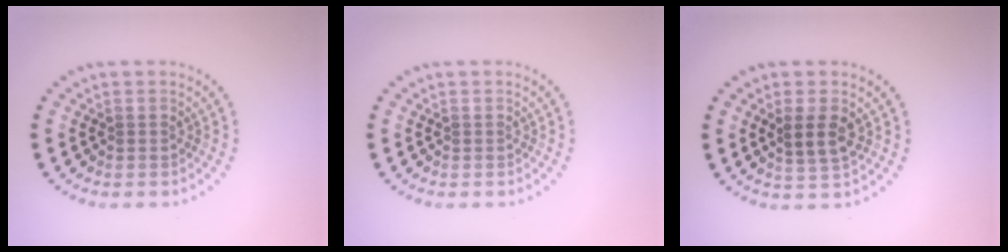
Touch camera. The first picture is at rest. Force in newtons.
{"total": 0.0}
{"total": 2.5, "press": 2.3, "slide": 0.9}